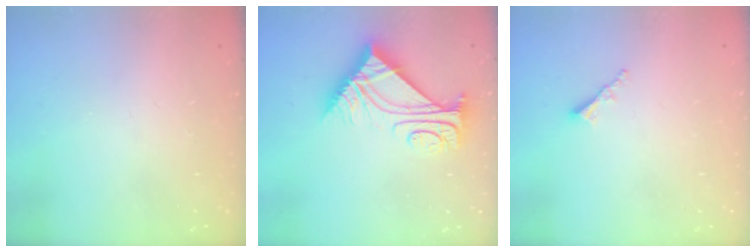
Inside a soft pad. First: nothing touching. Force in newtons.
{"total": 10.5, "press": 10.5, "slide": 0.5}
{"total": 2.0, "press": 2.0, "slide": 0.5}